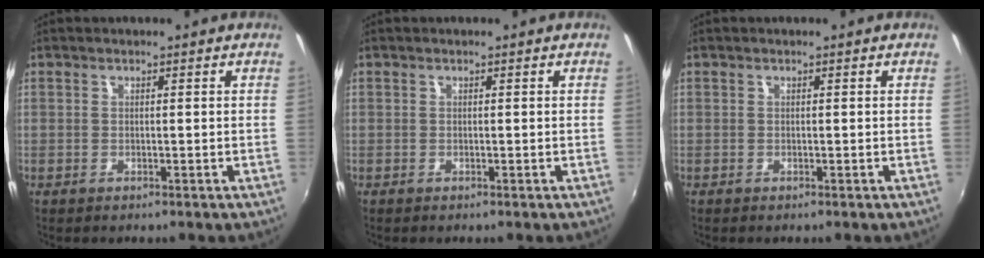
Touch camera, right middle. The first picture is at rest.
{"total": 0.0}
{"total": 0.0}